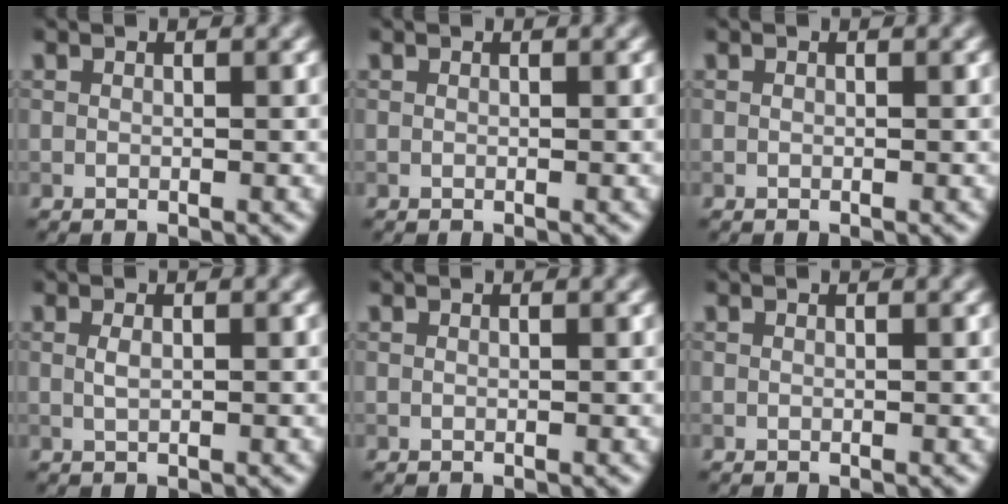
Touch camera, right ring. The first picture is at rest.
{"total": 0.0}
{"total": 0.0}
{"total": 0.9, "force": [0.2, 0.3, 0.8], "torque": [-0.017, 0.002, 0.004]}
{"total": 0.0}
{"total": 0.0}